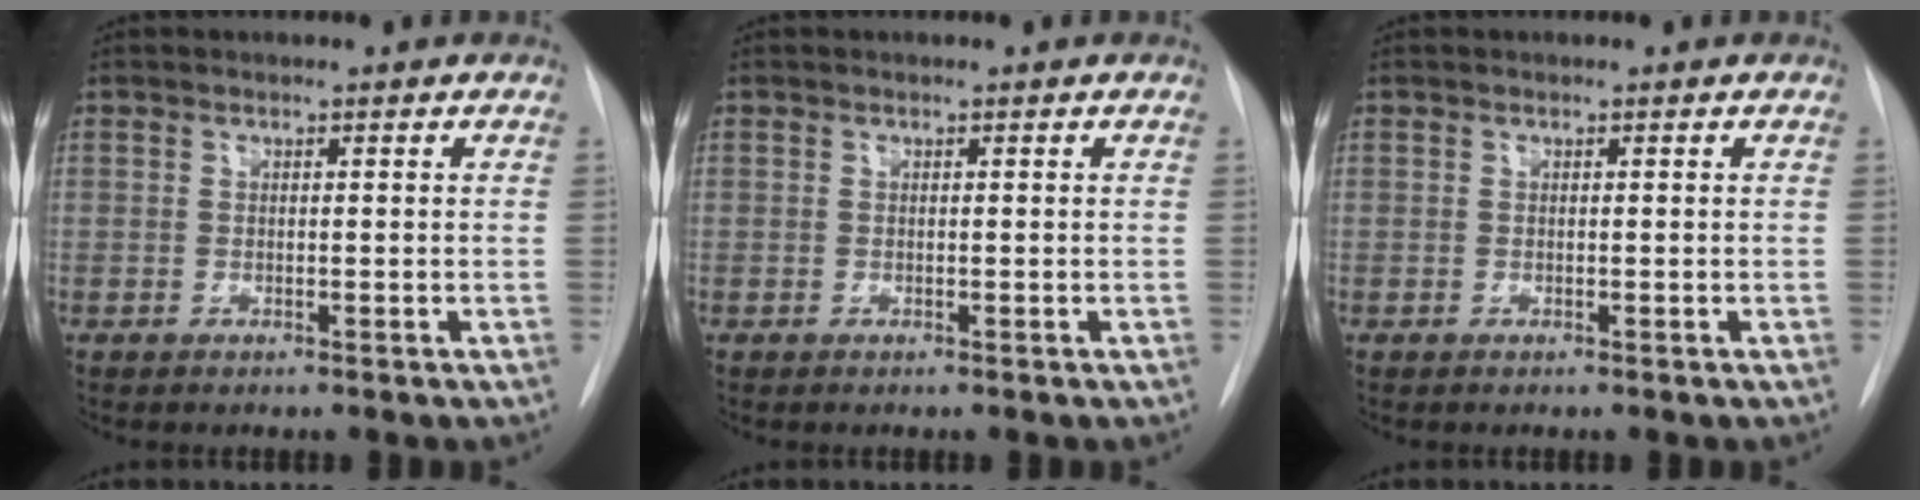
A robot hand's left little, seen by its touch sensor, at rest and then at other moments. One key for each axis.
{"total": 0.0}
{"total": 0.0}